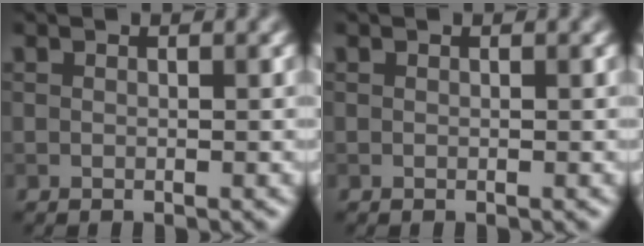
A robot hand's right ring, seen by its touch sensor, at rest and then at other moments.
{"total": 0.0}